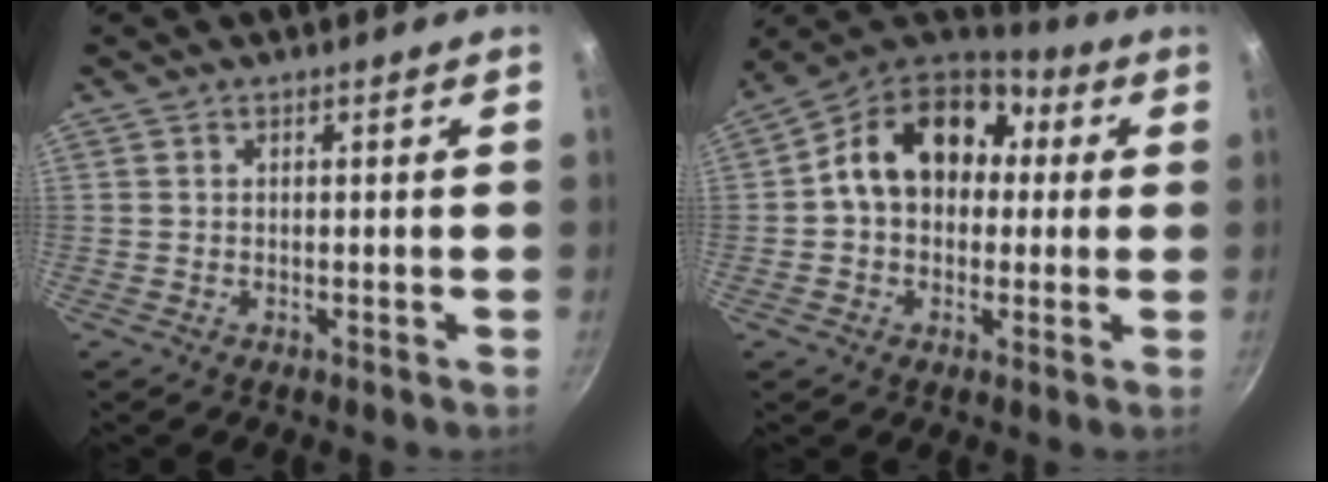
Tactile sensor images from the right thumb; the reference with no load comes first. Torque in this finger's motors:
{"motor_torque": [0.63, 1.65, 1.42, -0.57, 0.13]}